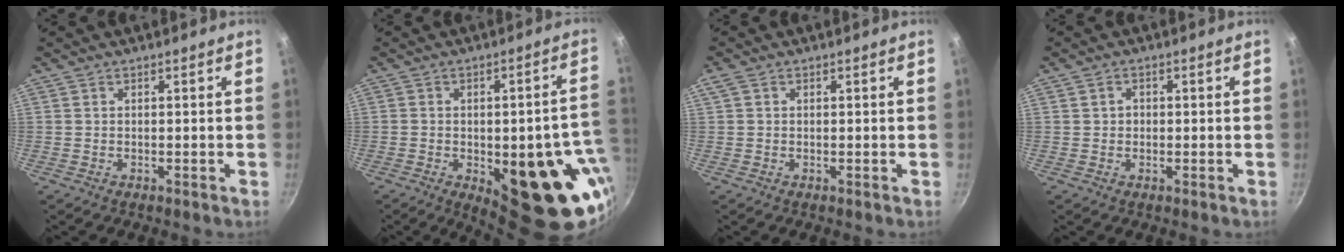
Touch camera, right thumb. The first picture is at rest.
{"total": 21.0, "force": [-5.4, 8.6, 18.5], "torque": [-0.176, 0.009, -0.061]}
{"total": 1.7, "force": [0.5, 1.2, 1.0], "torque": [-0.022, 0.006, 0.011]}
{"total": 1.6, "force": [0.3, 1.4, 0.8], "torque": [-0.009, 0.003, 0.005]}